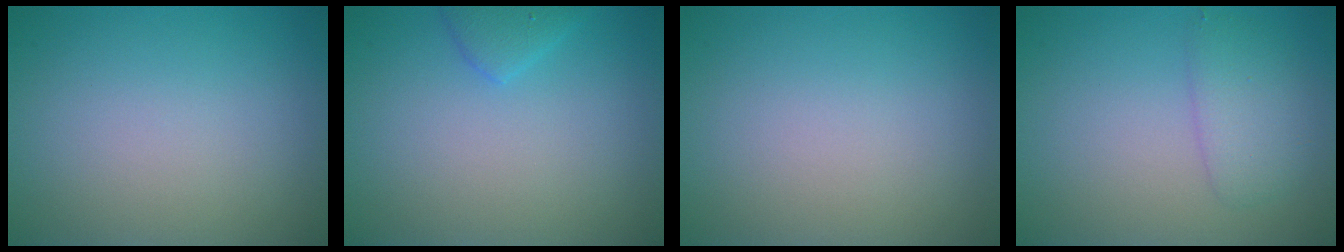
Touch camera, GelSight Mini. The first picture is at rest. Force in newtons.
{"total": 1.6, "press": 1.6, "slide": 0.2}
{"total": 0.0}
{"total": 2.4, "press": 2.4, "slide": 0.1}